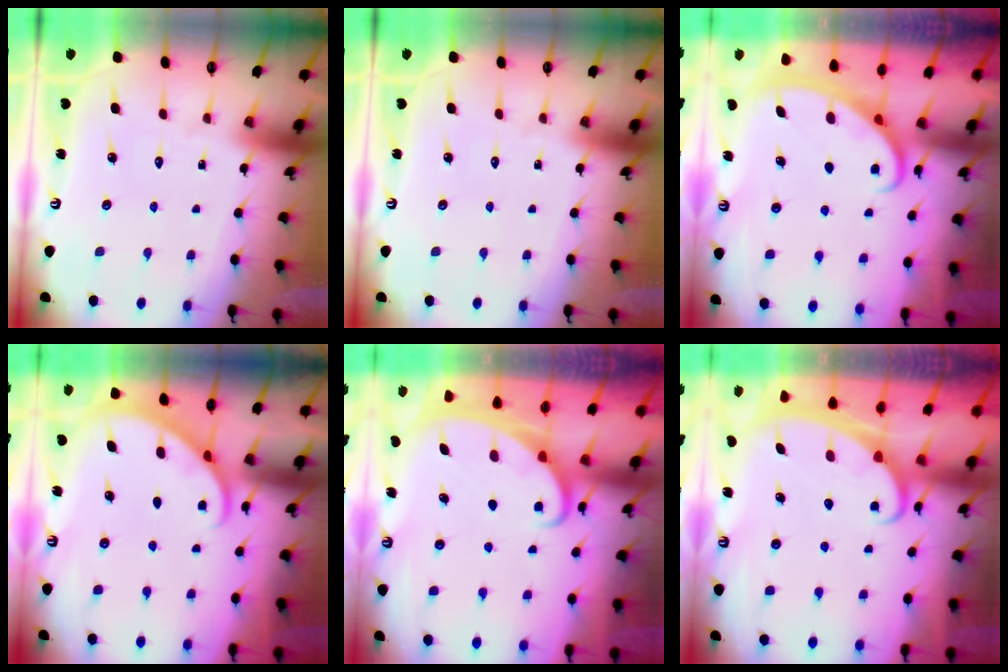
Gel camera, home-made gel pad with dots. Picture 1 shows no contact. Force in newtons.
{"total": 0.0}
{"total": 2.6, "press": 2.6, "slide": 0.4}
{"total": 2.8, "press": 2.8, "slide": 0.2}
{"total": 2.2, "press": 2.2, "slide": 0.3}
{"total": 2.3, "press": 2.3, "slide": 0.3}